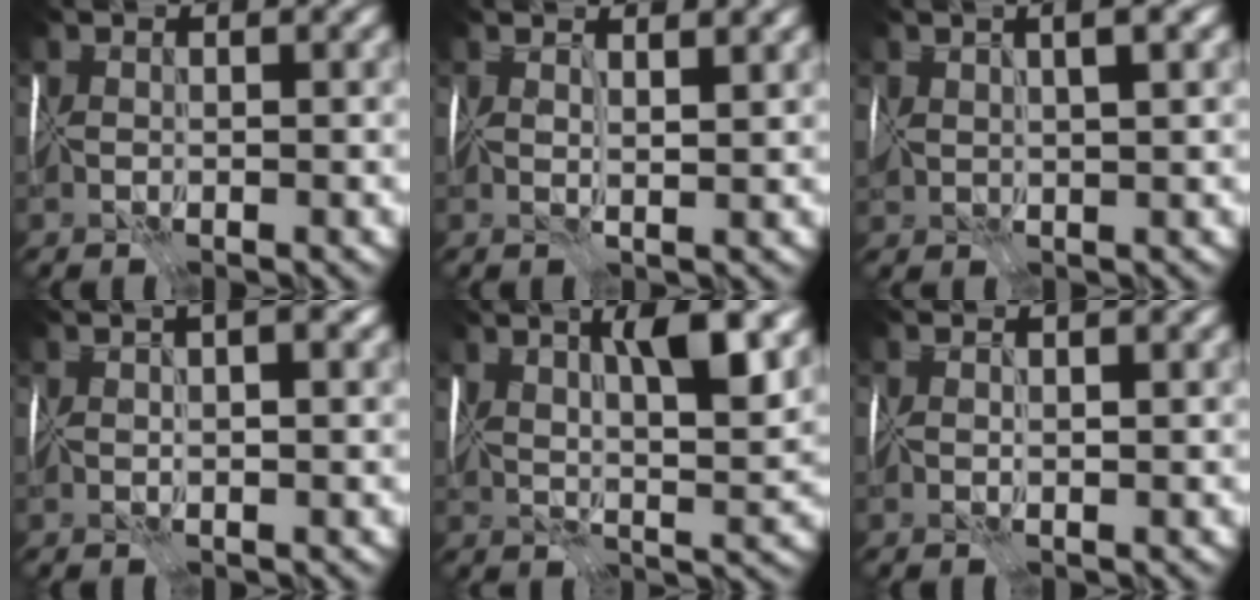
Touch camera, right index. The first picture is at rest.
{"total": 3.3, "force": [2.9, 0.5, 1.6], "torque": [-0.011, 0.009, 0.048]}
{"total": 5.5, "force": [3.3, 2.2, 3.8], "torque": [-0.054, 0.035, 0.053]}
{"total": 5.9, "force": [3.7, 2.2, 4.1], "torque": [-0.046, 0.037, 0.048]}
{"total": 7.8, "force": [4.9, 1.6, 5.9], "torque": [-0.078, 0.015, 0.080]}
{"total": 1.4, "force": [1.3, -0.2, 0.4], "torque": [0.001, 0.007, 0.026]}